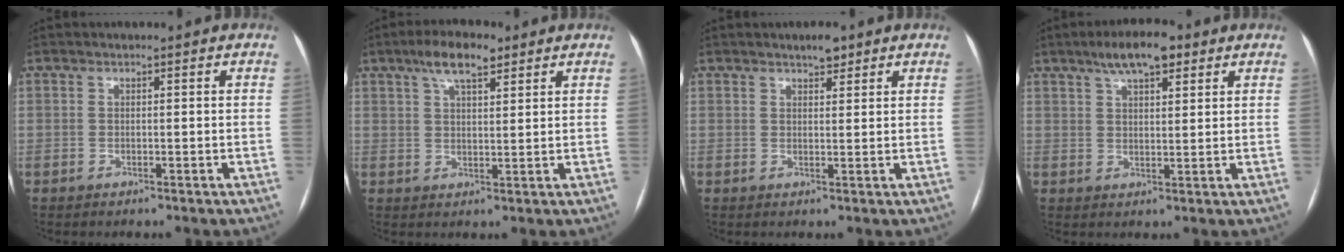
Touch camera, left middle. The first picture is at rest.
{"total": 5.1, "force": [3.3, 2.1, 3.2], "torque": [-0.057, 0.013, 0.056]}
{"total": 2.4, "force": [1.9, 0.8, 1.2], "torque": [-0.021, 0.002, 0.028]}
{"total": 7.2, "force": [4.7, 2.2, 5.0], "torque": [-0.088, 0.013, 0.076]}